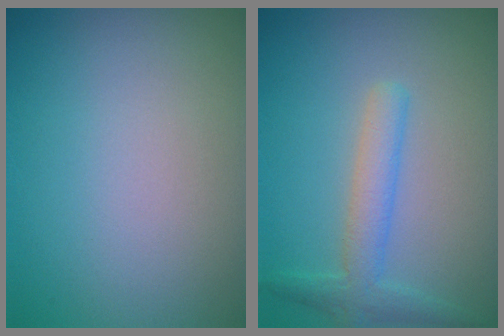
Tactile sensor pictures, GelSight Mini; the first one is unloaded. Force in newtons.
{"total": 2.8, "press": 2.8, "slide": 0.1}